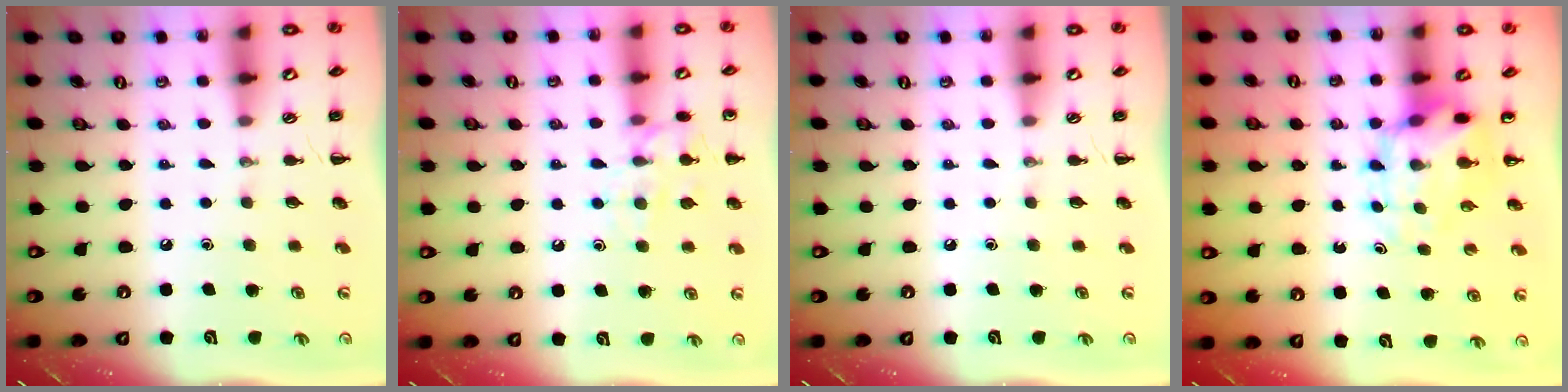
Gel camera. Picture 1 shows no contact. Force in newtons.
{"total": 11.2, "press": 11.2, "slide": 0.8}
{"total": 0.0}
{"total": 6.1, "press": 6.0, "slide": 1.3}